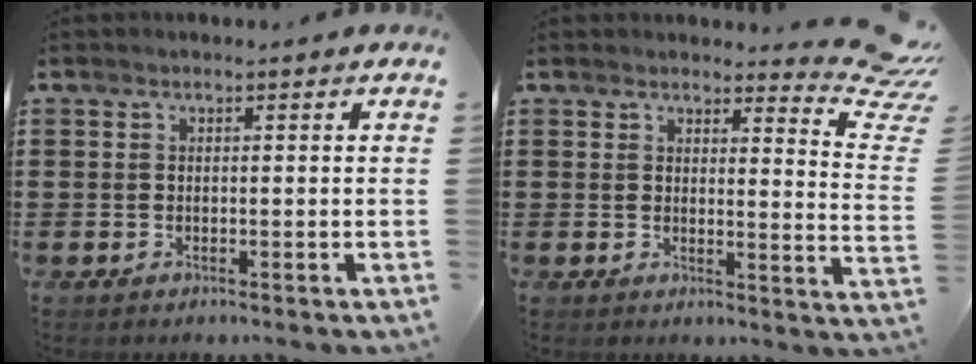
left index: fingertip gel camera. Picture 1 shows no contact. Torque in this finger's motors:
{"motor_torque": [-0.72, -1.42, 0.17, -0.02]}